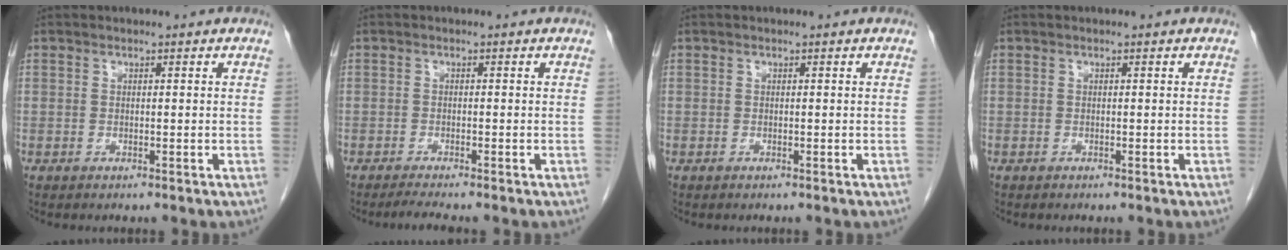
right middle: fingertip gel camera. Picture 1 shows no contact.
{"total": 2.2, "force": [-1.9, -0.4, 1.0], "torque": [-0.026, -0.008, -0.036]}
{"total": 0.0}
{"total": 0.0}